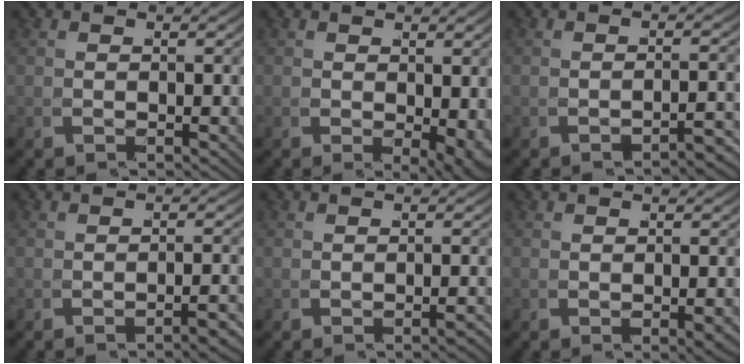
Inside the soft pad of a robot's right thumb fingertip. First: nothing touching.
{"total": 1.9, "force": [-0.1, 0.6, 1.8], "torque": [-0.029, -0.012, 0.009]}
{"total": 2.6, "force": [-2.2, -1.2, -0.4], "torque": [-0.012, 0.002, -0.036]}
{"total": 1.9, "force": [-1.6, -0.9, 0.4], "torque": [-0.018, -0.001, -0.027]}
{"total": 1.0, "force": [-0.8, -0.6, 0.1], "torque": [-0.011, -0.005, -0.011]}
{"total": 0.8, "force": [-0.5, -0.2, 0.6], "torque": [-0.008, -0.002, -0.005]}